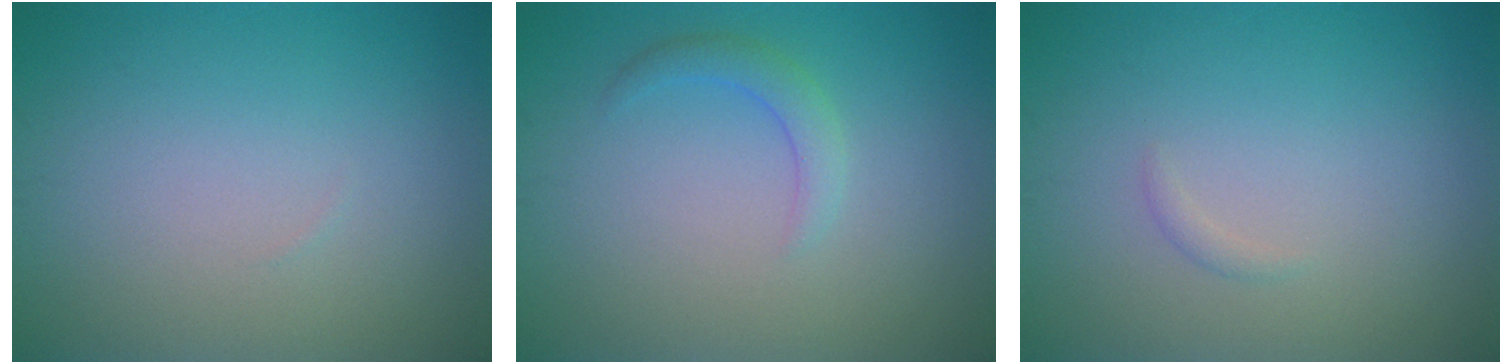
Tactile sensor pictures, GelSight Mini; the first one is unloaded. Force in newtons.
{"total": 1.7, "press": 1.7, "slide": 0.1}
{"total": 0.6, "press": 0.6, "slide": 0.0}